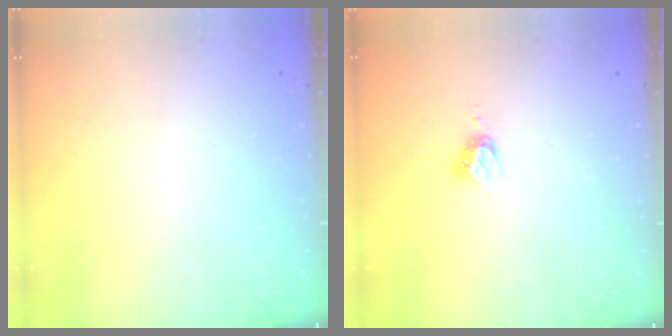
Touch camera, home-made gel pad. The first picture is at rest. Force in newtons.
{"total": 4.8, "press": 4.8, "slide": 0.3}